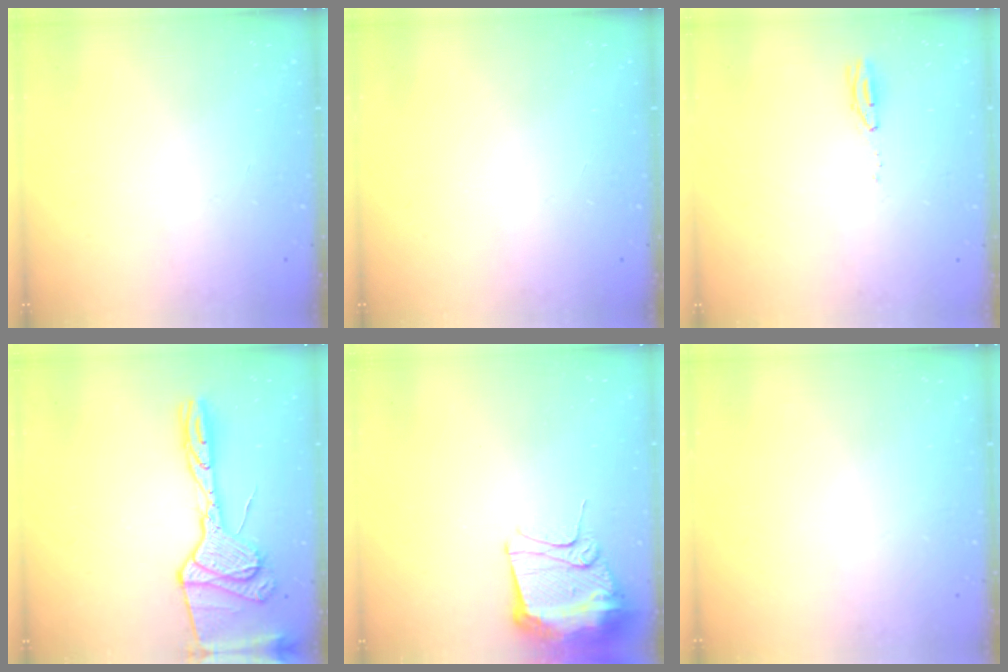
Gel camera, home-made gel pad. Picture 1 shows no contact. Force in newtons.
{"total": 0.0}
{"total": 4.2, "press": 2.6, "slide": 3.3}
{"total": 18.9, "press": 18.8, "slide": 1.9}
{"total": 12.1, "press": 12.0, "slide": 1.4}
{"total": 0.0}